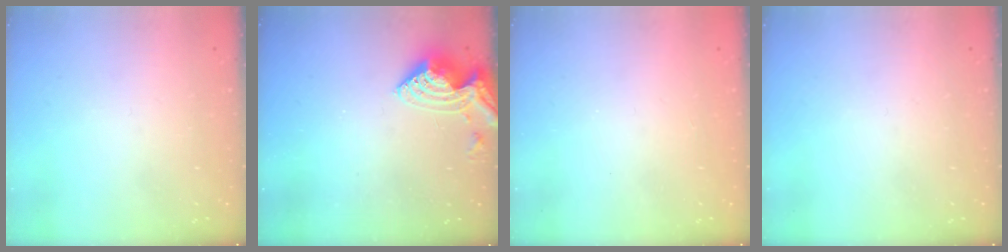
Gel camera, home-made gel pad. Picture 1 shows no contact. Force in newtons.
{"total": 9.1, "press": 9.0, "slide": 1.0}
{"total": 1.2, "press": 1.0, "slide": 0.6}
{"total": 0.0}